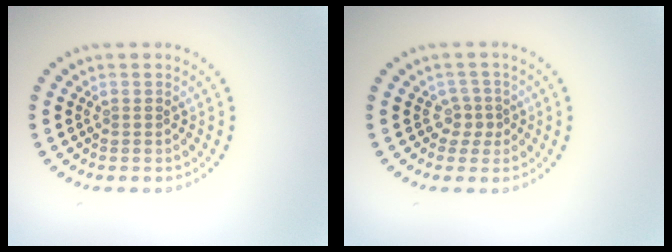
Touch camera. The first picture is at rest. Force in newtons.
{"total": 2.0, "press": 1.4, "slide": 1.4}